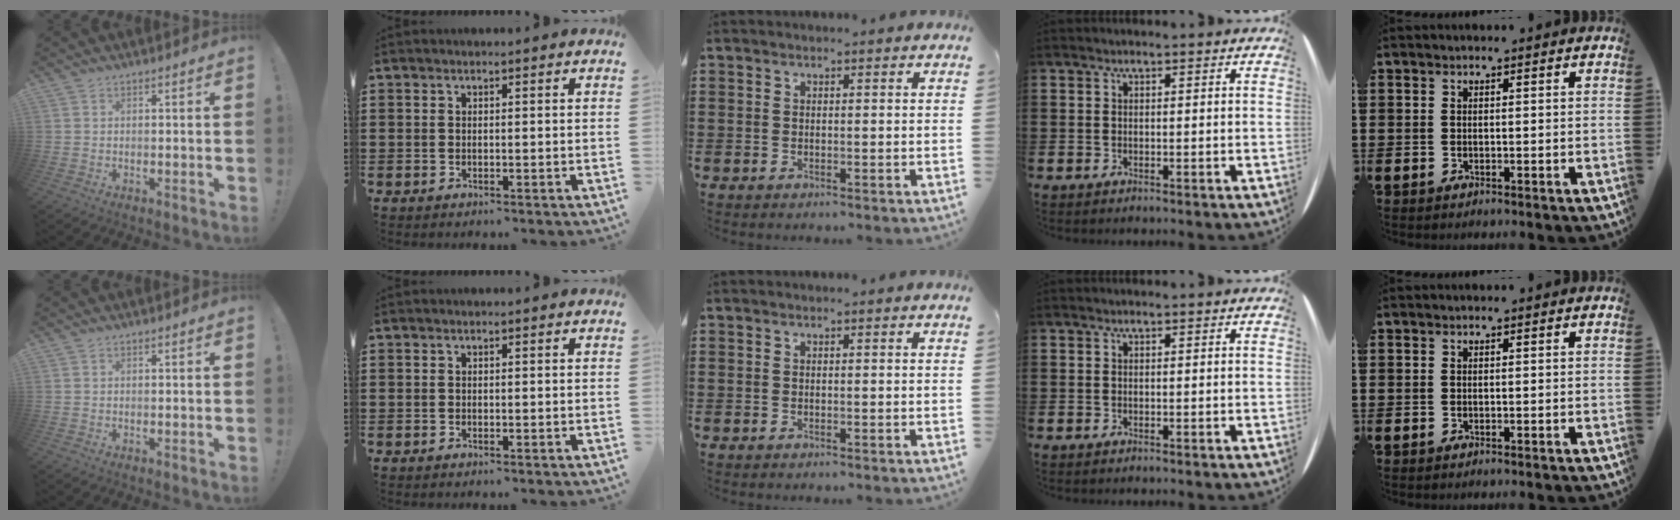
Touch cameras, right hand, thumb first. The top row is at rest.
{}